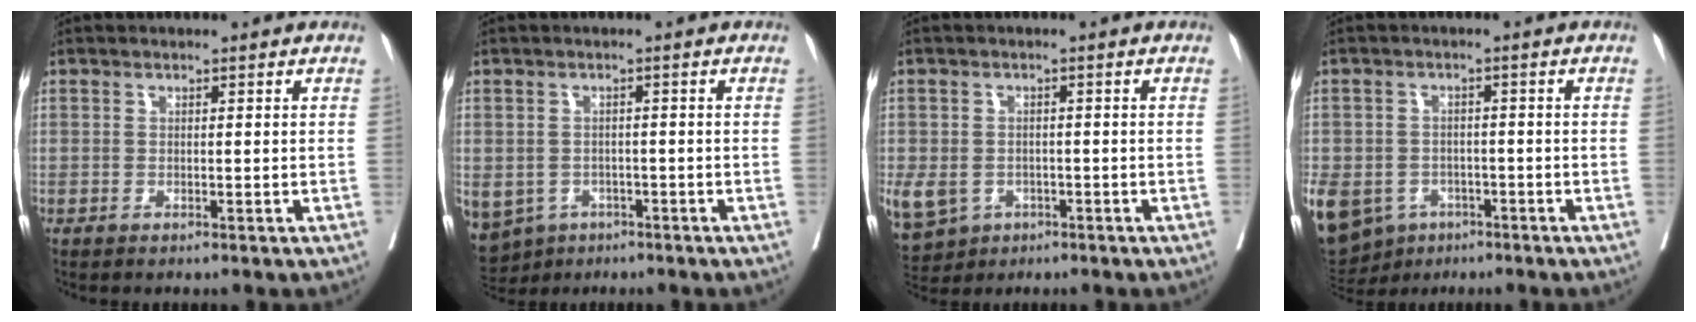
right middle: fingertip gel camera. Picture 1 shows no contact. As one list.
[{"total": 10.4, "force": [-5.8, 8.1, 3.0], "torque": [-0.106, -0.008, -0.074]}, {"total": 16.0, "force": [-6.1, 13.3, 6.4], "torque": [-0.240, -0.014, -0.084]}, {"total": 18.0, "force": [-8.3, 14.2, 7.3], "torque": [-0.263, -0.018, -0.121]}]